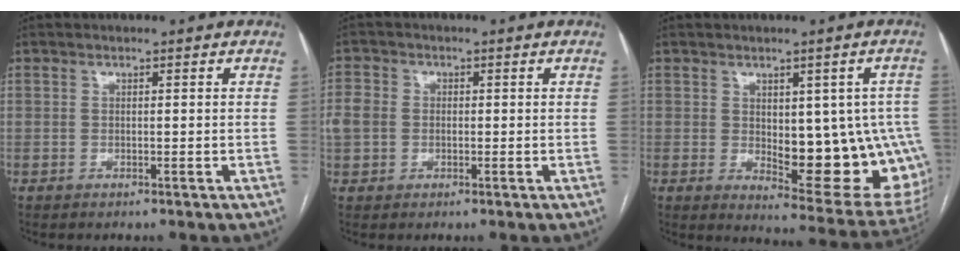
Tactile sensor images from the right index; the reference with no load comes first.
{"total": 4.1, "force": [-0.1, 3.6, 2.0], "torque": [-0.055, 0.015, -0.002]}
{"total": 16.6, "force": [-1.3, 6.6, 15.2], "torque": [-0.133, 0.007, 0.008]}